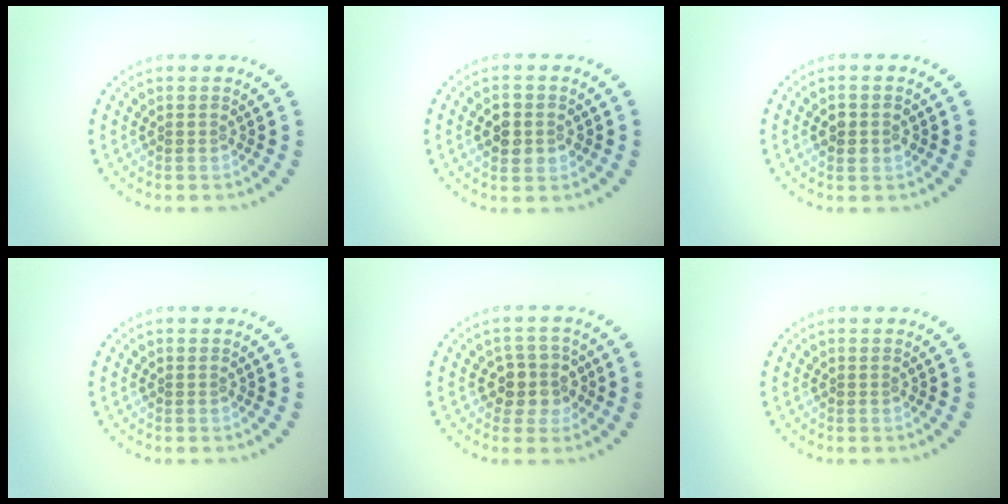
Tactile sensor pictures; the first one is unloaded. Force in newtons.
{"total": 2.8, "press": 2.8, "slide": 0.3}
{"total": 1.8, "press": 1.8, "slide": 0.1}
{"total": 0.0}
{"total": 3.0, "press": 2.6, "slide": 1.4}
{"total": 0.0}